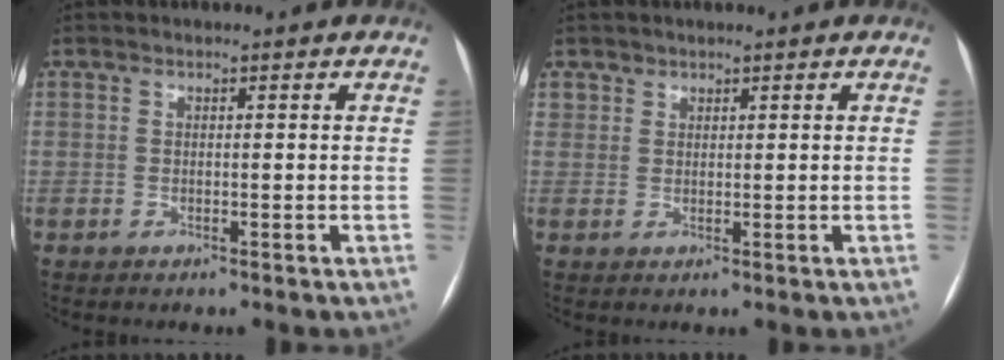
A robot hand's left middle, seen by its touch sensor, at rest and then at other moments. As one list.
[{"total": 1.2, "force": [0.7, 0.9, -0.2], "torque": [0.014, -0.001, 0.007]}]